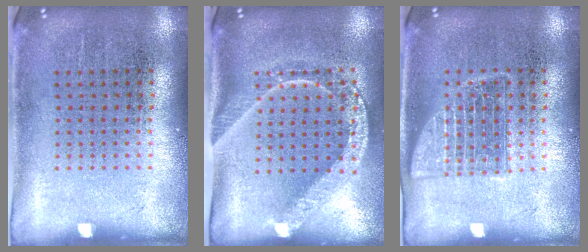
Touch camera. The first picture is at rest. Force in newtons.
{"total": 2.0, "press": 1.6, "slide": 1.3}
{"total": 1.3, "press": 1.3, "slide": 0.3}